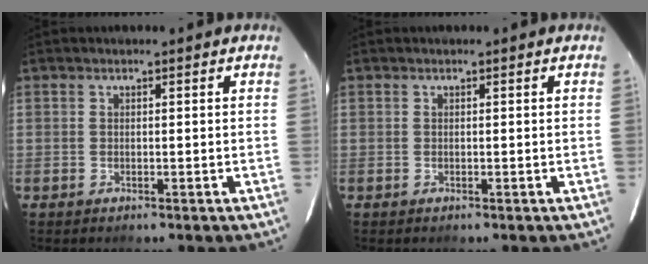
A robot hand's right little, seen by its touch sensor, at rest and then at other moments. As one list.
[{"total": 0.0}]